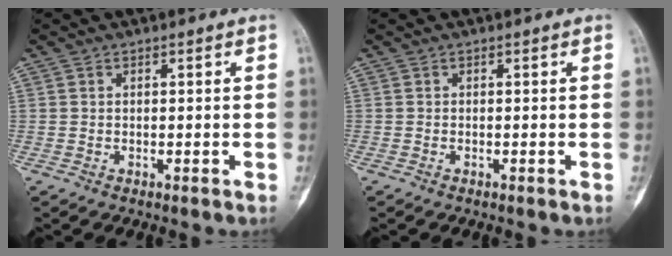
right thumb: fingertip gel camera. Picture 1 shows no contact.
{"total": 0.0}